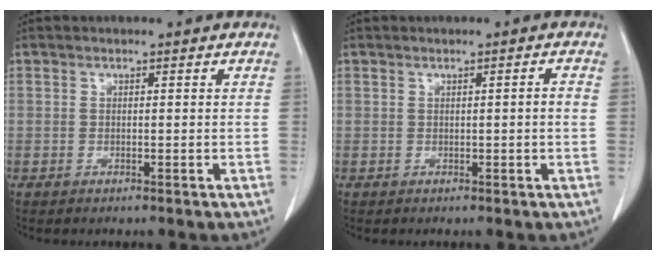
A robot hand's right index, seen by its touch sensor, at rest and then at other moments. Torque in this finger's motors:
{"motor_torque": [0.10, 0.09, 0.03, 0.02]}